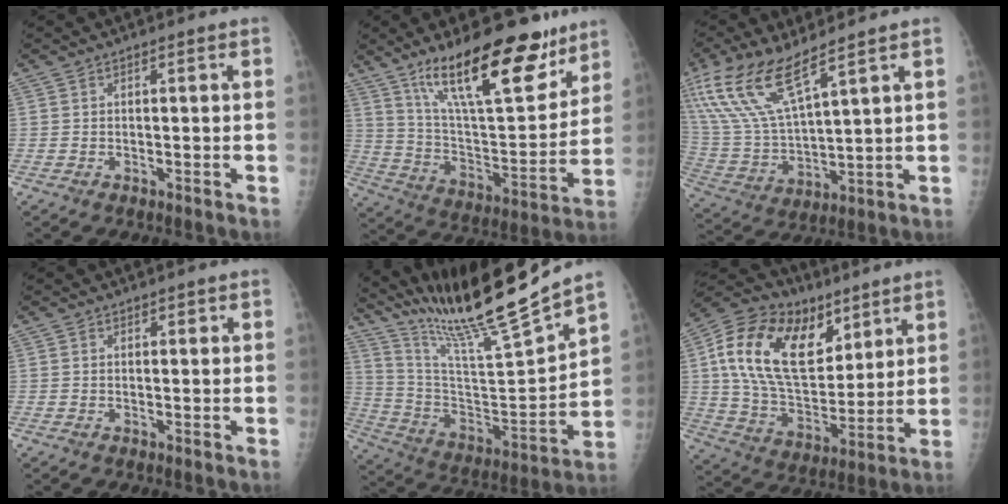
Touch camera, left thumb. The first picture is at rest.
{"total": 23.6, "force": [15.7, 7.8, 15.8], "torque": [-0.209, -0.078, 0.266]}
{"total": 15.4, "force": [9.9, 4.1, 11.0], "torque": [-0.238, -0.040, 0.209]}
{"total": 0.8, "force": [0.2, 0.6, 0.4], "torque": [0.003, 0.001, 0.001]}
{"total": 21.4, "force": [18.7, -0.2, 10.3], "torque": [-0.162, -0.116, 0.329]}
{"total": 24.3, "force": [10.0, 14.8, 16.5], "torque": [-0.271, -0.018, 0.176]}